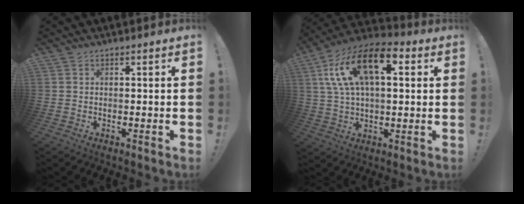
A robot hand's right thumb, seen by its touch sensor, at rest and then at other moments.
{"total": 19.3, "force": [6.8, 9.8, 15.1], "torque": [-0.277, -0.009, 0.114]}